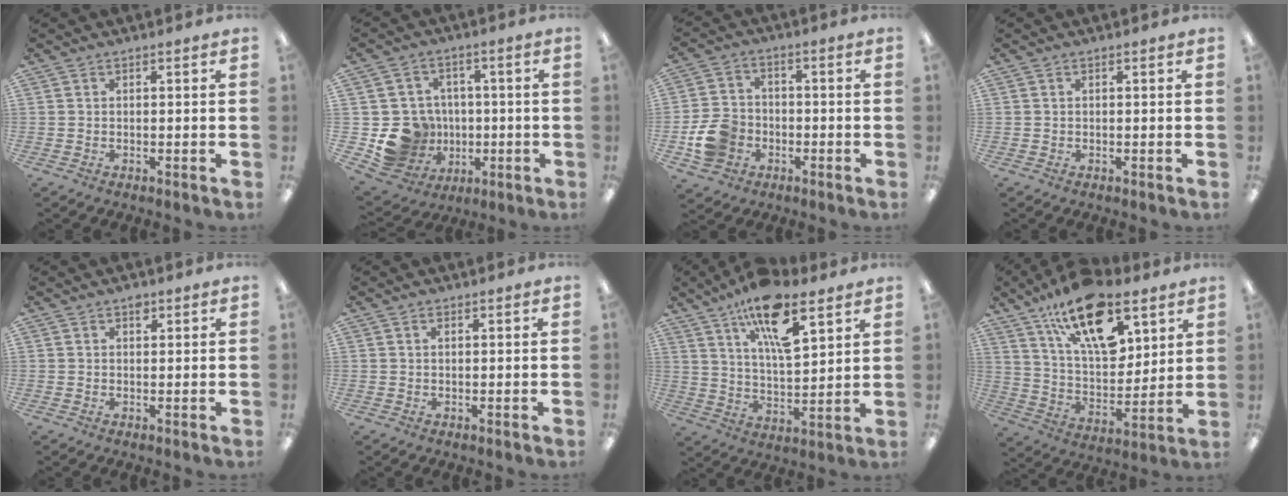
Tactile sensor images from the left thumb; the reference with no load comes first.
{"total": 12.5, "force": [-2.2, 11.9, 3.5], "torque": [-0.094, 0.019, -0.016]}
{"total": 9.1, "force": [-3.0, 7.6, 4.1], "torque": [-0.091, 0.024, -0.055]}
{"total": 0.0}
{"total": 1.7, "force": [1.1, 1.0, 0.9], "torque": [-0.003, -0.005, 0.016]}
{"total": 0.8, "force": [0.4, 0.4, 0.6], "torque": [-0.012, 0.003, 0.007]}
{"total": 16.6, "force": [10.4, 6.3, 11.4], "torque": [-0.191, -0.043, 0.174]}
{"total": 21.7, "force": [13.0, 10.3, 14.0], "torque": [-0.226, -0.060, 0.223]}